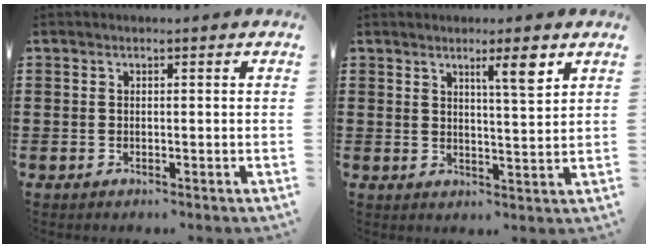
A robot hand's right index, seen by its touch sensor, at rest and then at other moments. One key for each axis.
{"total": 4.9, "fx": 2.9, "fy": 0.4, "fz": 3.9, "tx": -0.060, "ty": -0.007, "tz": 0.042}